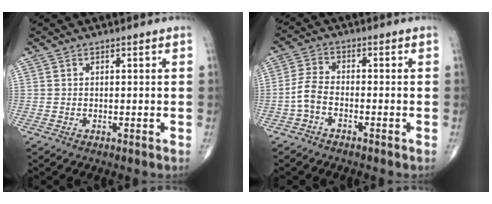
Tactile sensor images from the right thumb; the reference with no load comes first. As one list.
[{"total": 4.1, "force": [-1.9, 2.0, 3.0], "torque": [-0.069, 0.024, -0.044]}]